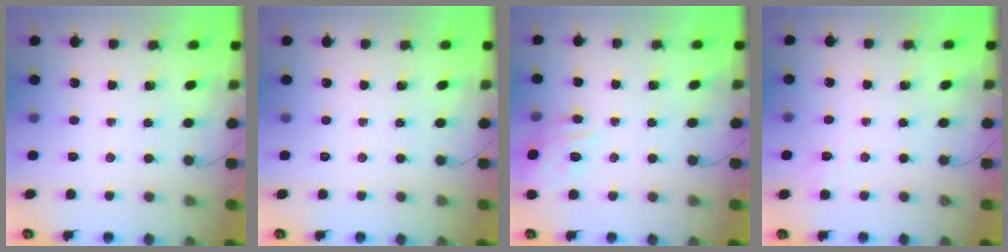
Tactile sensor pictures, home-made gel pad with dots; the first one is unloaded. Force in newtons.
{"total": 0.0}
{"total": 11.7, "press": 11.6, "slide": 0.8}
{"total": 2.2, "press": 1.5, "slide": 1.5}